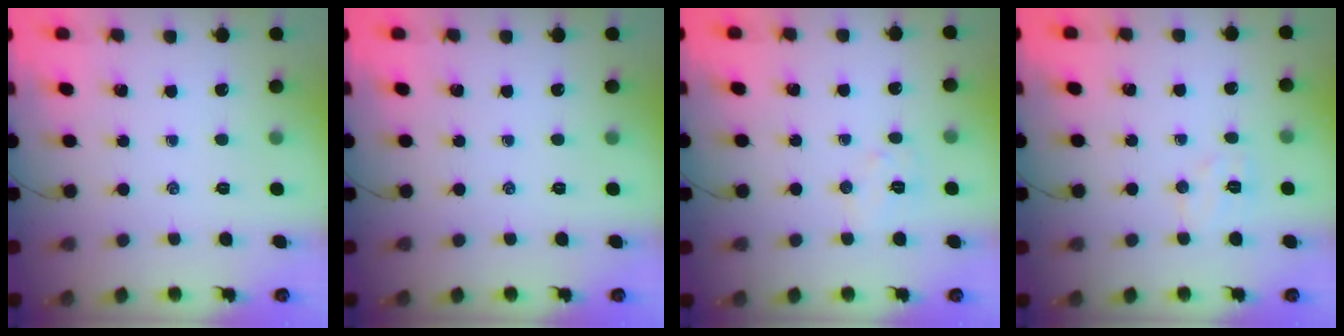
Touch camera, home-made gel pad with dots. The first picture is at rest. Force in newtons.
{"total": 0.0}
{"total": 6.5, "press": 6.4, "slide": 1.2}
{"total": 6.3, "press": 6.2, "slide": 1.0}